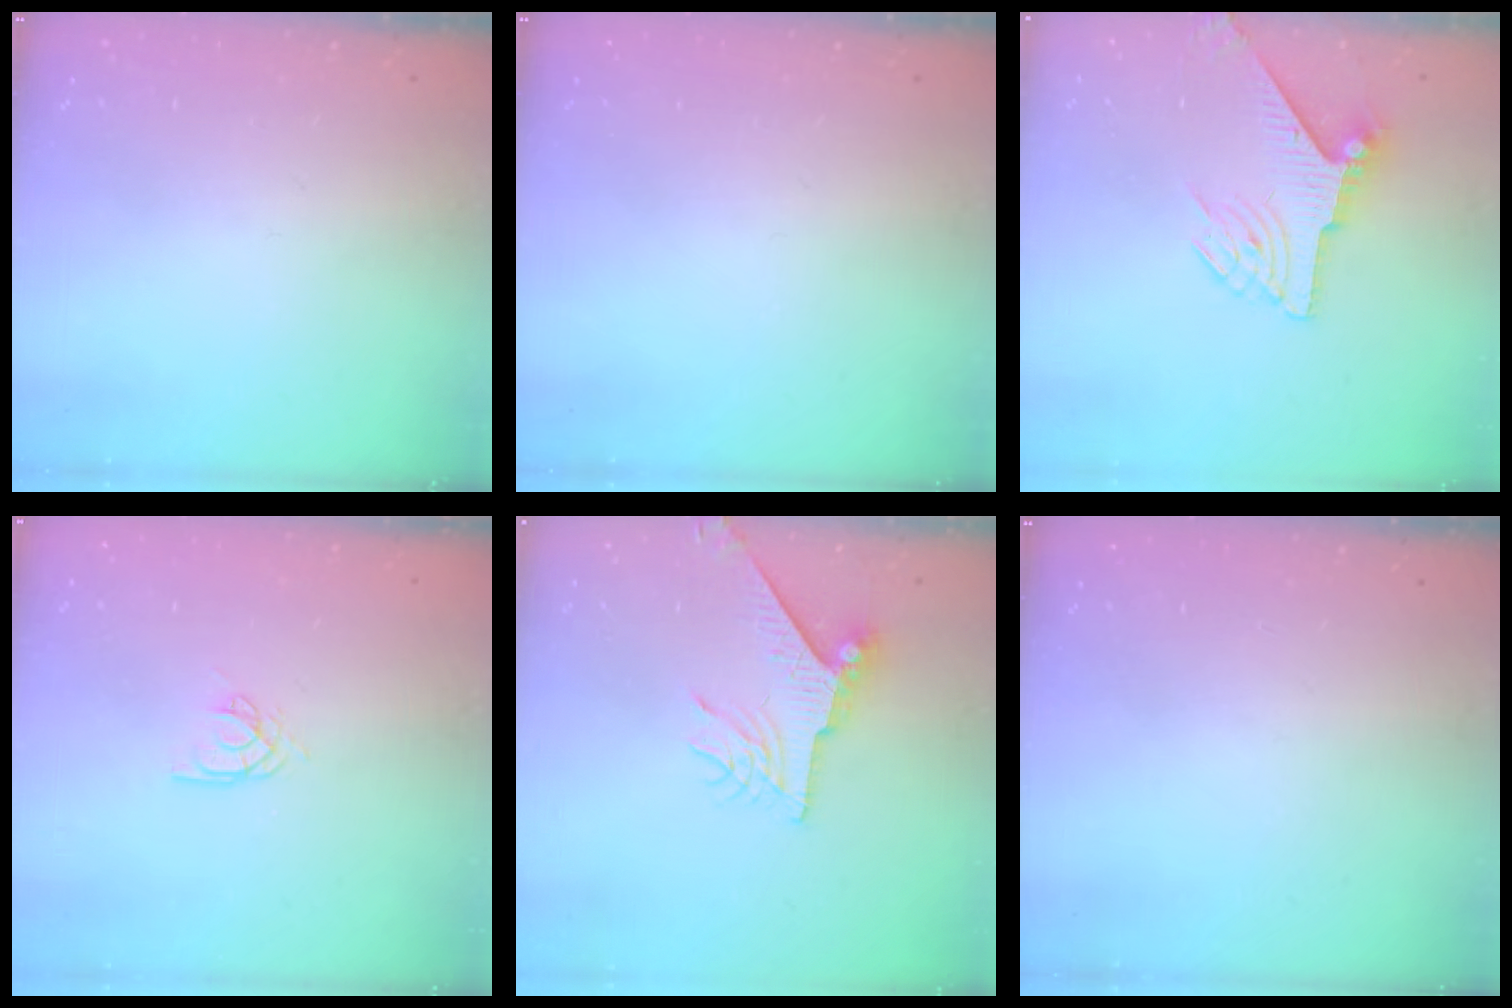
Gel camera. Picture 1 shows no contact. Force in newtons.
{"total": 0.0}
{"total": 7.4, "press": 7.4, "slide": 0.2}
{"total": 4.5, "press": 4.5, "slide": 0.3}
{"total": 8.7, "press": 8.7, "slide": 0.6}
{"total": 0.0}